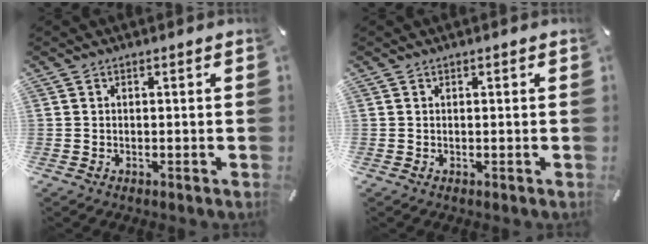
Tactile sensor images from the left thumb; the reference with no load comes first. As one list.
[{"total": 0.0}]